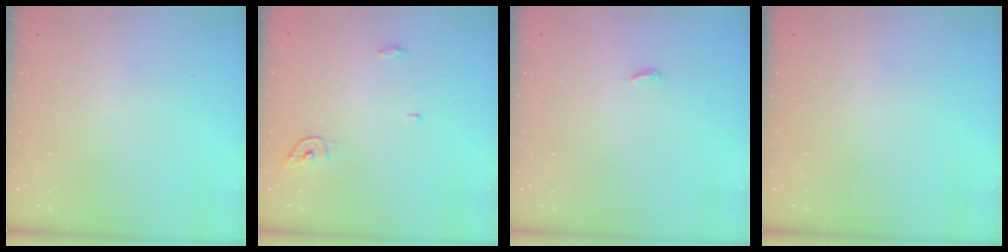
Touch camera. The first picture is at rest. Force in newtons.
{"total": 4.5, "press": 4.5, "slide": 0.2}
{"total": 2.5, "press": 2.5, "slide": 0.2}
{"total": 0.0}